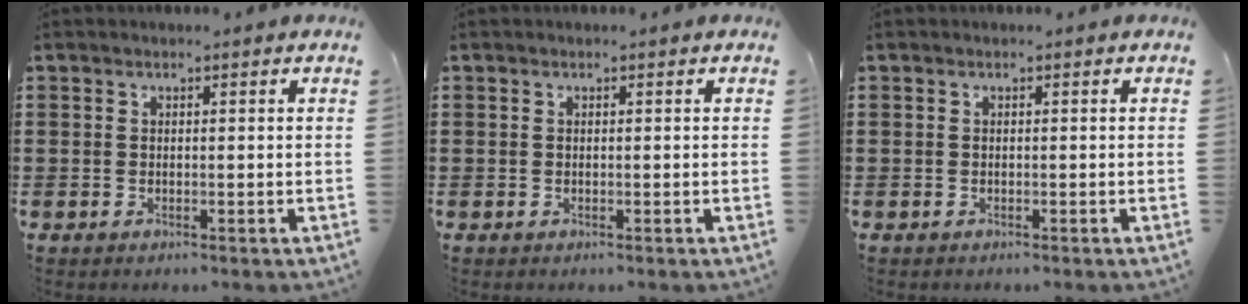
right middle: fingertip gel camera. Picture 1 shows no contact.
{"total": 0.0}
{"total": 0.0}